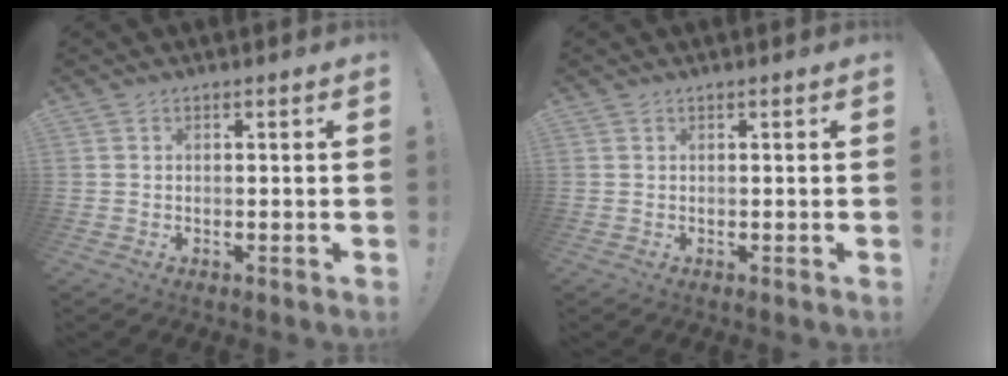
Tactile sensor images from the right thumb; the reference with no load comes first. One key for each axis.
{"total": 0.0}